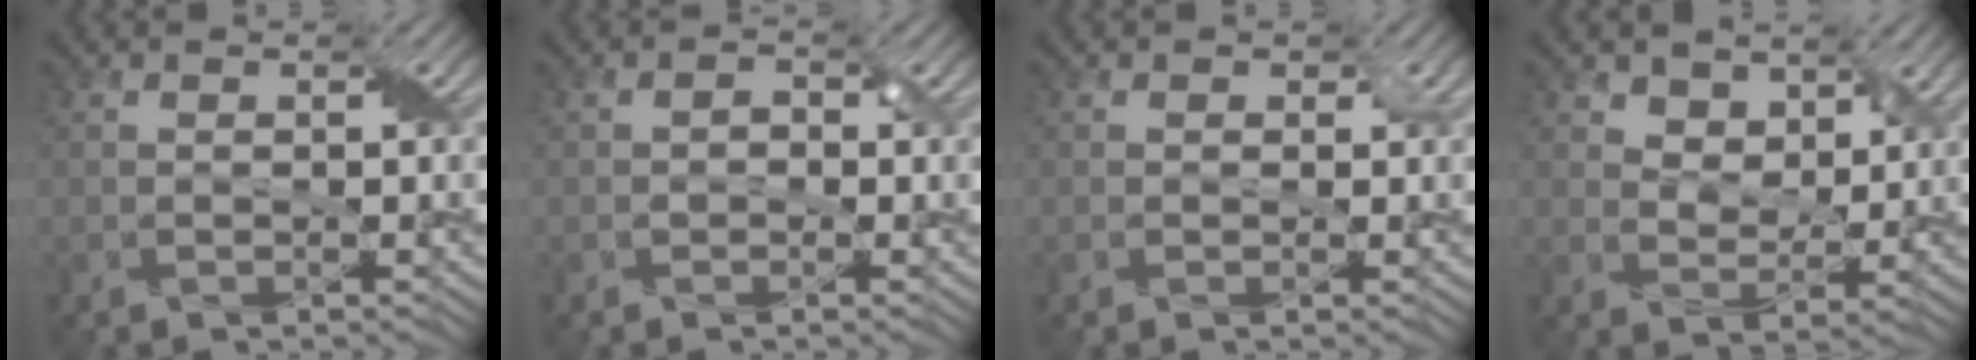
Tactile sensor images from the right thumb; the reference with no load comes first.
{"total": 1.2, "force": [-0.4, 1.0, 0.6], "torque": [-0.011, 0.000, -0.011]}
{"total": 0.7, "force": [0.2, 0.7, 0.3], "torque": [-0.004, -0.004, 0.002]}
{"total": 4.5, "force": [3.0, 2.9, 1.7], "torque": [-0.050, -0.018, 0.053]}